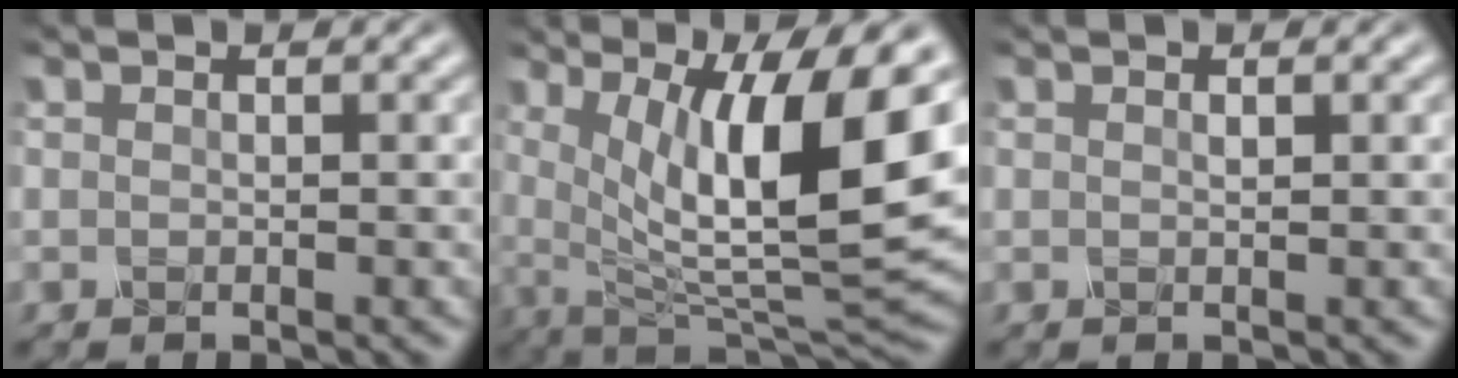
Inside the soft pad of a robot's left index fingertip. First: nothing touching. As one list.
[{"total": 13.4, "force": [3.1, 4.0, 12.4], "torque": [-0.195, -0.011, 0.059]}, {"total": 0.6, "force": [0.3, 0.1, 0.5], "torque": [-0.006, 0.001, 0.003]}]